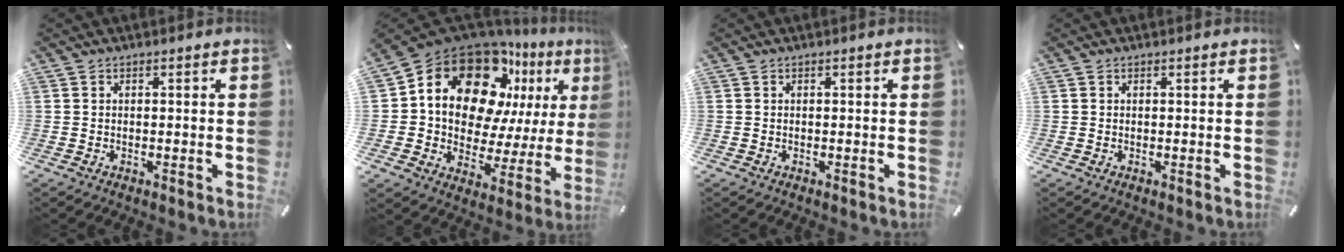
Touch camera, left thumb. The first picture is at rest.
{"total": 19.1, "force": [10.6, 12.6, 9.8], "torque": [-0.164, -0.089, 0.182]}
{"total": 0.0}
{"total": 0.0}